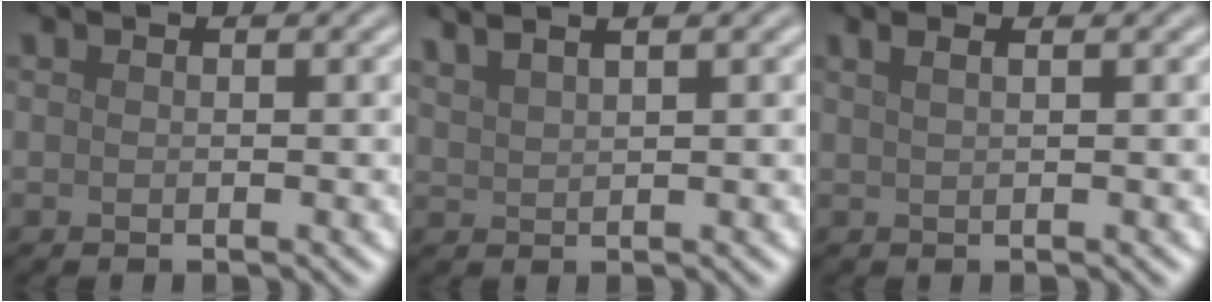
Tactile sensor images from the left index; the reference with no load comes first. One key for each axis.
{"total": 4.7, "fx": 3.4, "fy": 1.7, "fz": 2.8, "tx": -0.024, "ty": 0.030, "tz": 0.028}
{"total": 3.1, "fx": 1.7, "fy": 1.5, "fz": 2.1, "tx": -0.011, "ty": 0.012, "tz": -0.005}